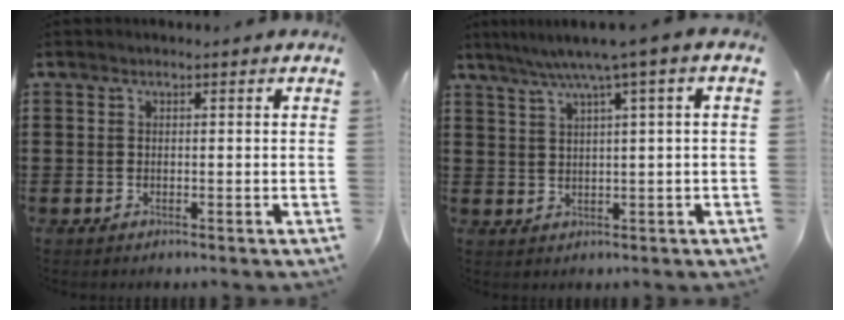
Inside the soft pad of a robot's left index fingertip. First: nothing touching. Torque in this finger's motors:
{"motor_torque": [1.11, -1.03, 0.66, 0.16]}